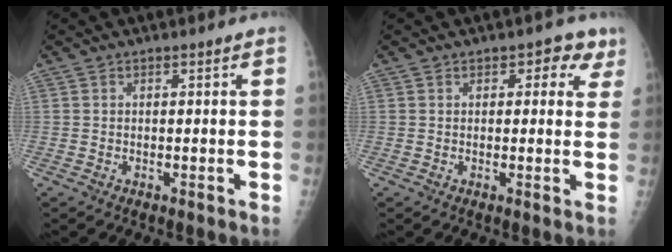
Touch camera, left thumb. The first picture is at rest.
{"total": 4.1, "force": [2.1, 2.8, 2.0], "torque": [0.020, -0.003, 0.015]}